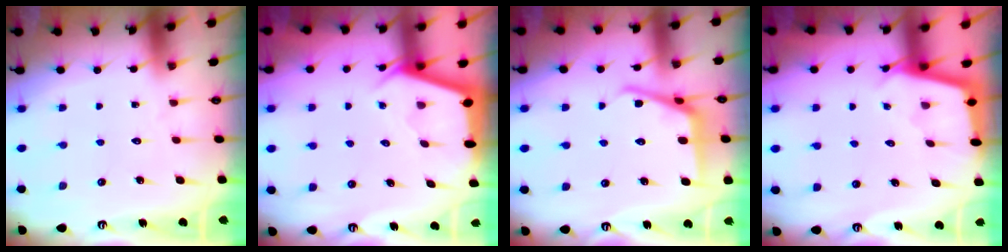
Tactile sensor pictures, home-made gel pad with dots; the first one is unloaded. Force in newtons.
{"total": 2.9, "press": 2.9, "slide": 0.4}
{"total": 9.8, "press": 9.8, "slide": 0.3}
{"total": 2.5, "press": 2.5, "slide": 0.2}